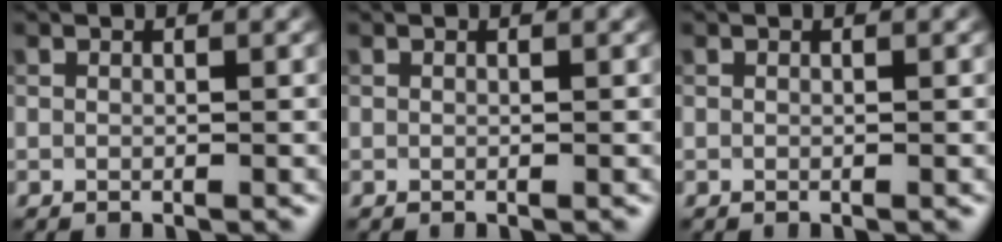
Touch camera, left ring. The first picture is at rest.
{"total": 0.0}
{"total": 0.0}